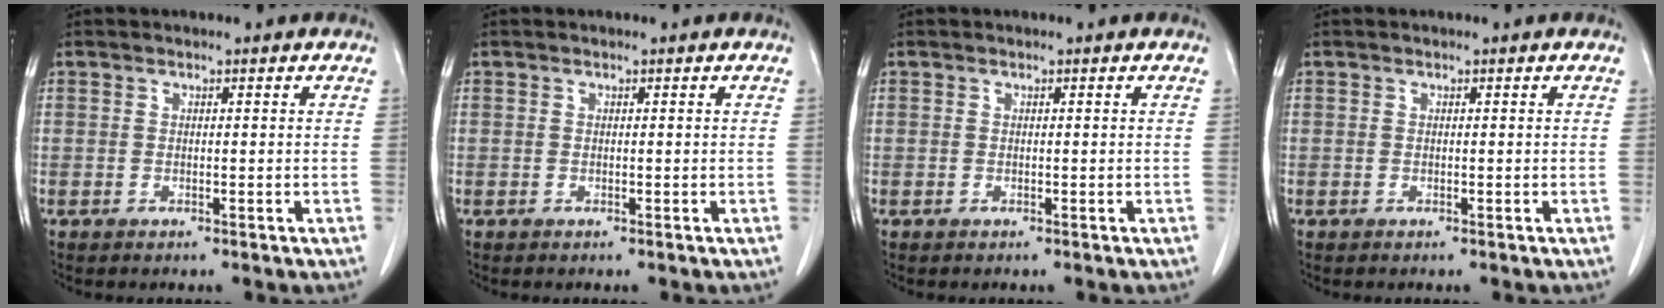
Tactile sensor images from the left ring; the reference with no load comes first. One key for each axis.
{"total": 0.0}
{"total": 0.0}
{"total": 0.0}